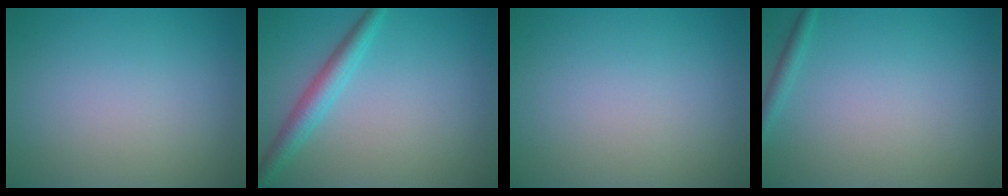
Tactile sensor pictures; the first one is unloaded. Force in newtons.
{"total": 2.9, "press": 2.9, "slide": 0.1}
{"total": 0.0}
{"total": 1.2, "press": 1.1, "slide": 0.1}